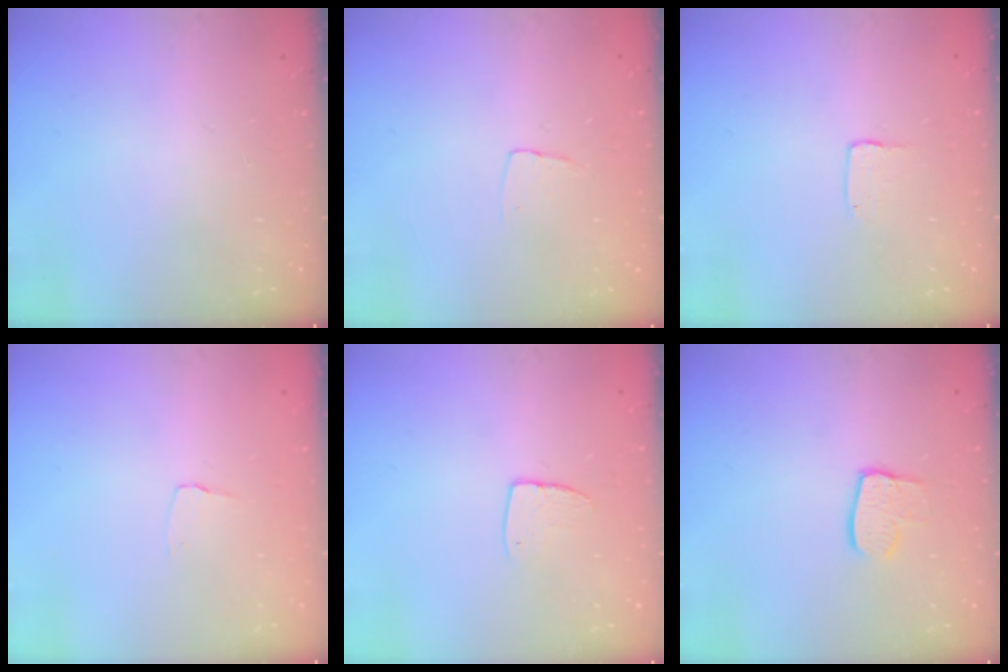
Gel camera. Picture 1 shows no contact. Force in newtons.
{"total": 3.2, "press": 3.2, "slide": 0.2}
{"total": 2.0, "press": 2.0, "slide": 0.2}
{"total": 2.6, "press": 2.6, "slide": 0.2}
{"total": 6.1, "press": 6.1, "slide": 0.4}
{"total": 7.7, "press": 7.7, "slide": 0.7}